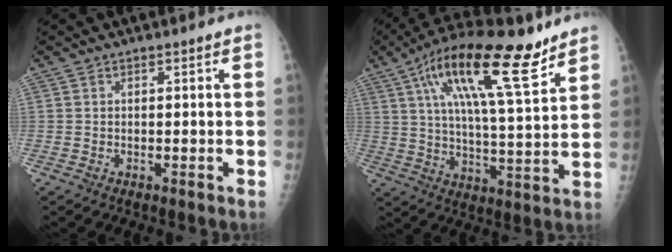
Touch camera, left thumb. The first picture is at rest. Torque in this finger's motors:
{"motor_torque": [0.45, 0.72, 1.96, -0.81, 0.52]}